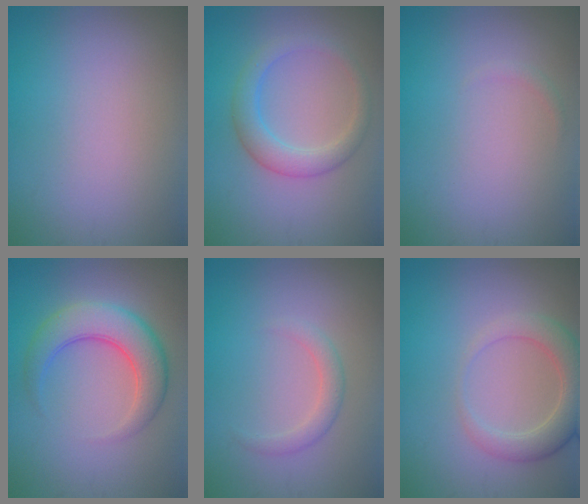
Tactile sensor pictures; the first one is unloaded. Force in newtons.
{"total": 3.3, "press": 3.3, "slide": 0.1}
{"total": 0.5, "press": 0.5, "slide": 0.0}
{"total": 5.8, "press": 5.8, "slide": 0.4}
{"total": 1.8, "press": 1.7, "slide": 0.1}
{"total": 4.1, "press": 4.0, "slide": 0.5}